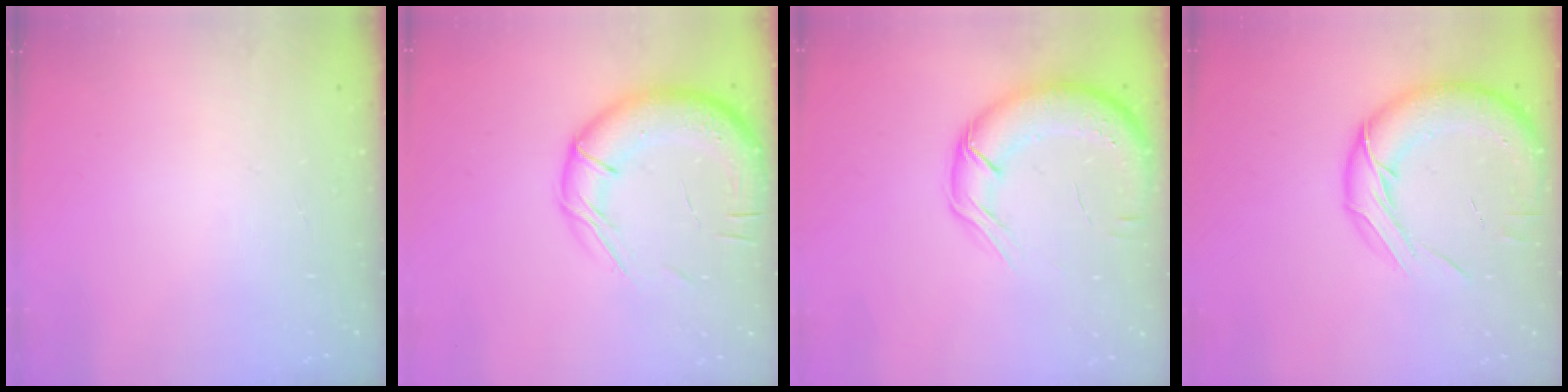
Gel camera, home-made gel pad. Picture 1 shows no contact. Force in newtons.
{"total": 15.7, "press": 15.3, "slide": 3.2}
{"total": 14.4, "press": 14.0, "slide": 3.5}
{"total": 16.0, "press": 15.9, "slide": 1.9}